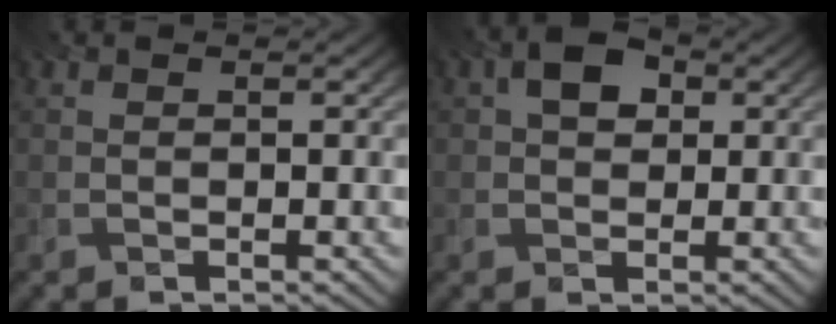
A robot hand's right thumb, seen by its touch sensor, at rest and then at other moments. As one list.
[{"total": 3.3, "force": [1.0, 2.2, 2.3], "torque": [-0.041, 0.010, 0.008]}]